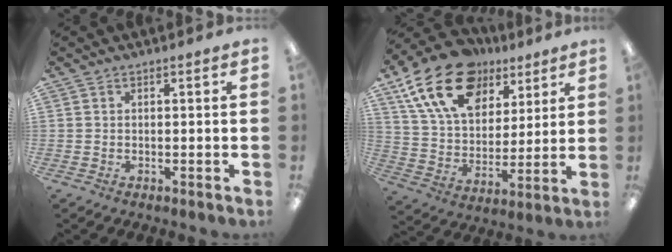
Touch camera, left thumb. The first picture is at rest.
{"total": 21.1, "force": [12.2, 13.0, 11.3], "torque": [-0.206, -0.044, 0.225]}